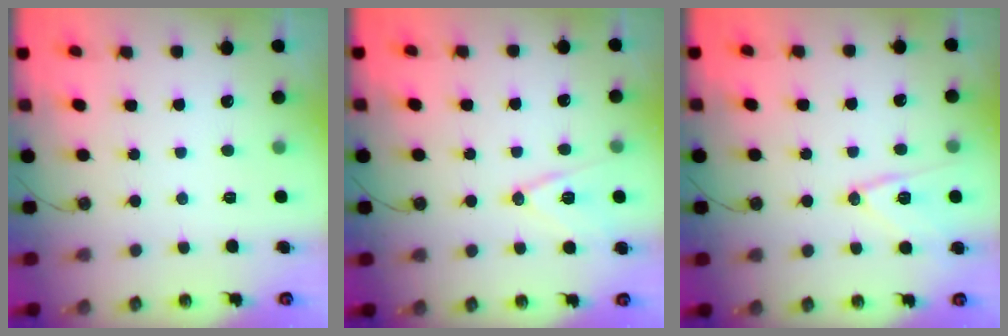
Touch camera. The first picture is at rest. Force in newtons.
{"total": 11.7, "press": 11.1, "slide": 3.5}
{"total": 12.3, "press": 12.2, "slide": 1.3}